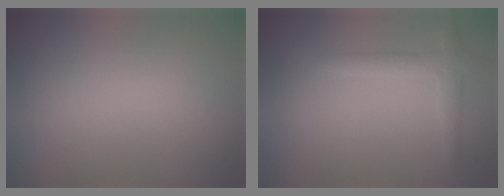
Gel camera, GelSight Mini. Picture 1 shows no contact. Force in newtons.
{"total": 2.1, "press": 2.1, "slide": 0.1}